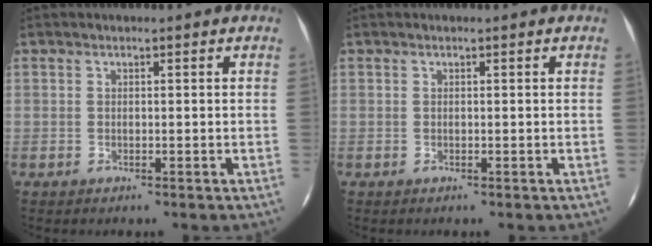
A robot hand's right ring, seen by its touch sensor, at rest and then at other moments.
{"total": 0.0}